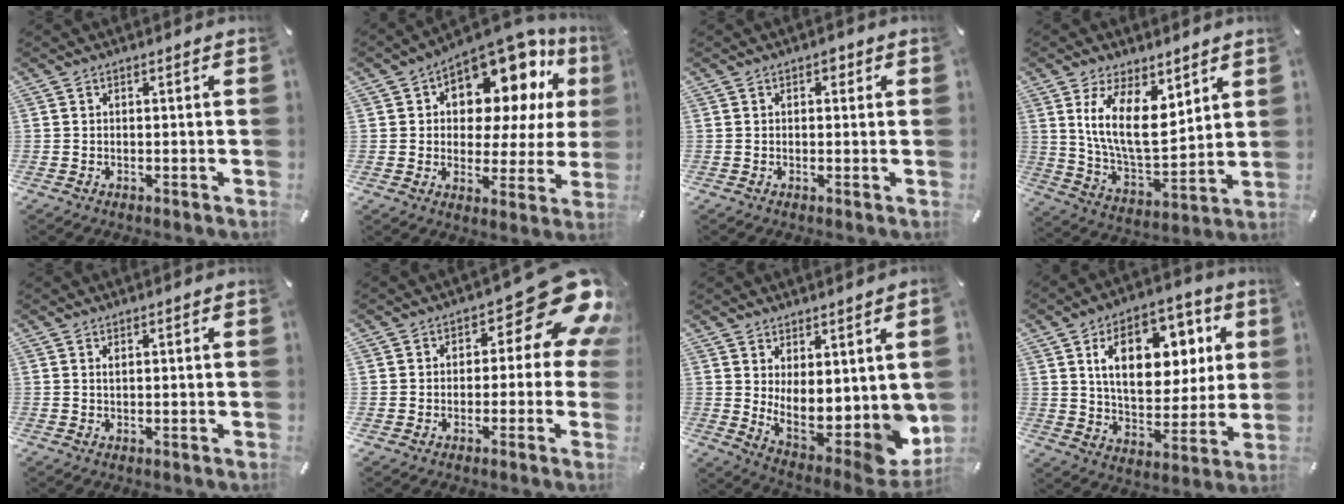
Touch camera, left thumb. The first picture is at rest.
{"total": 15.7, "force": [9.4, 8.7, 9.1], "torque": [-0.126, -0.085, 0.160]}
{"total": 1.5, "force": [0.4, 1.1, 0.9], "torque": [-0.005, 0.000, 0.003]}
{"total": 14.5, "force": [6.5, 7.5, 10.6], "torque": [-0.217, -0.039, 0.114]}
{"total": 0.6, "force": [0.3, 0.1, 0.5], "torque": [-0.010, 0.000, 0.006]}
{"total": 17.2, "force": [6.8, 9.2, 12.8], "torque": [-0.160, -0.045, 0.114]}
{"total": 8.9, "force": [1.5, 5.3, 7.0], "torque": [-0.065, -0.056, 0.045]}
{"total": 17.4, "force": [6.5, 11.0, 11.9], "torque": [-0.182, -0.009, 0.112]}